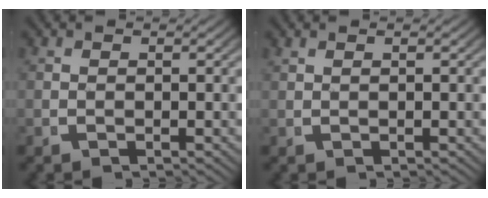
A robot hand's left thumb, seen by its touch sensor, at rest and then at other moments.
{"total": 0.6, "force": [0.5, -0.3, 0.2], "torque": [-0.006, 0.000, 0.014]}